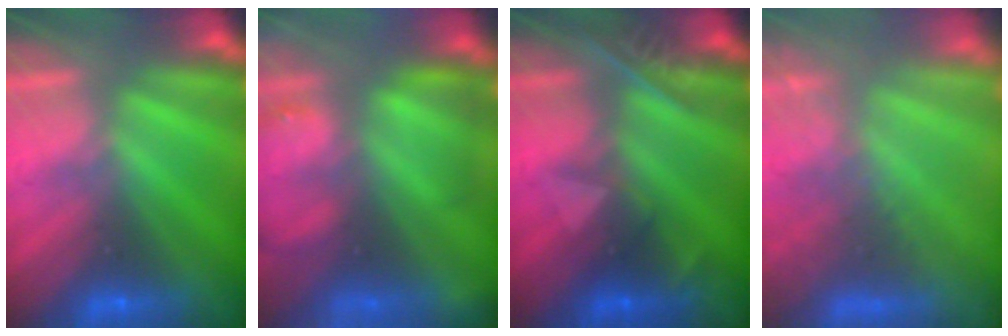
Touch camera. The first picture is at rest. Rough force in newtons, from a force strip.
{"total": 7.5}
{"total": 2.4}
{"total": 9.6}